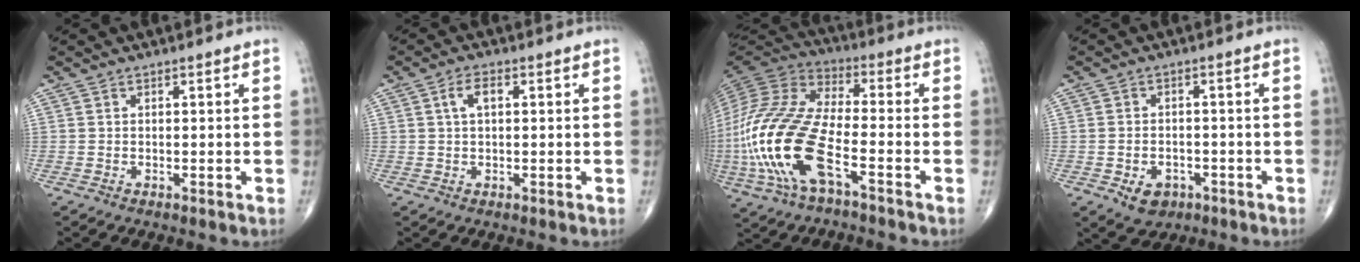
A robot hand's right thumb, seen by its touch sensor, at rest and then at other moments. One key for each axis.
{"total": 3.4, "fx": 0.8, "fy": 1.6, "fz": 2.8, "tx": -0.054, "ty": 0.011, "tz": 0.015}
{"total": 22.2, "fx": -7.3, "fy": 8.7, "fz": 19.1, "tx": -0.449, "ty": 0.016, "tz": -0.136}
{"total": 5.2, "fx": -2.2, "fy": 3.9, "fz": 2.7, "tx": -0.030, "ty": 0.011, "tz": -0.025}